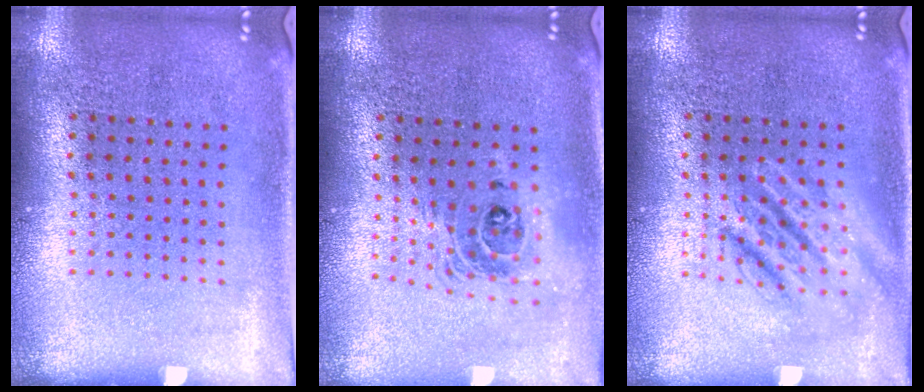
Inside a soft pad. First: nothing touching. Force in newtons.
{"total": 1.7, "press": 1.4, "slide": 1.0}
{"total": 2.8, "press": 2.8, "slide": 0.3}